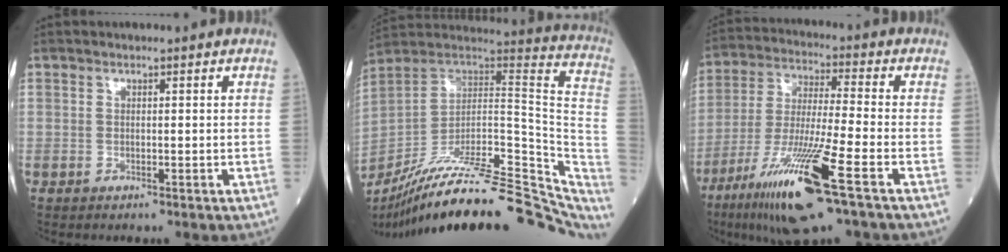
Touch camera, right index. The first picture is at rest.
{"total": 32.9, "force": [-25.8, 7.6, 19.0], "torque": [-0.229, -0.009, -0.369]}
{"total": 16.2, "force": [-8.2, 0.3, 13.9], "torque": [-0.290, -0.040, -0.149]}